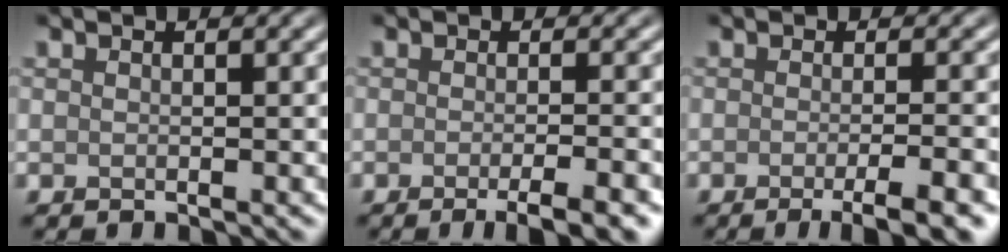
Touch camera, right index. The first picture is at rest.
{"total": 4.6, "force": [-2.3, 1.1, 3.8], "torque": [-0.039, -0.001, -0.031]}
{"total": 5.1, "force": [-2.4, 1.2, 4.3], "torque": [-0.049, -0.005, -0.031]}